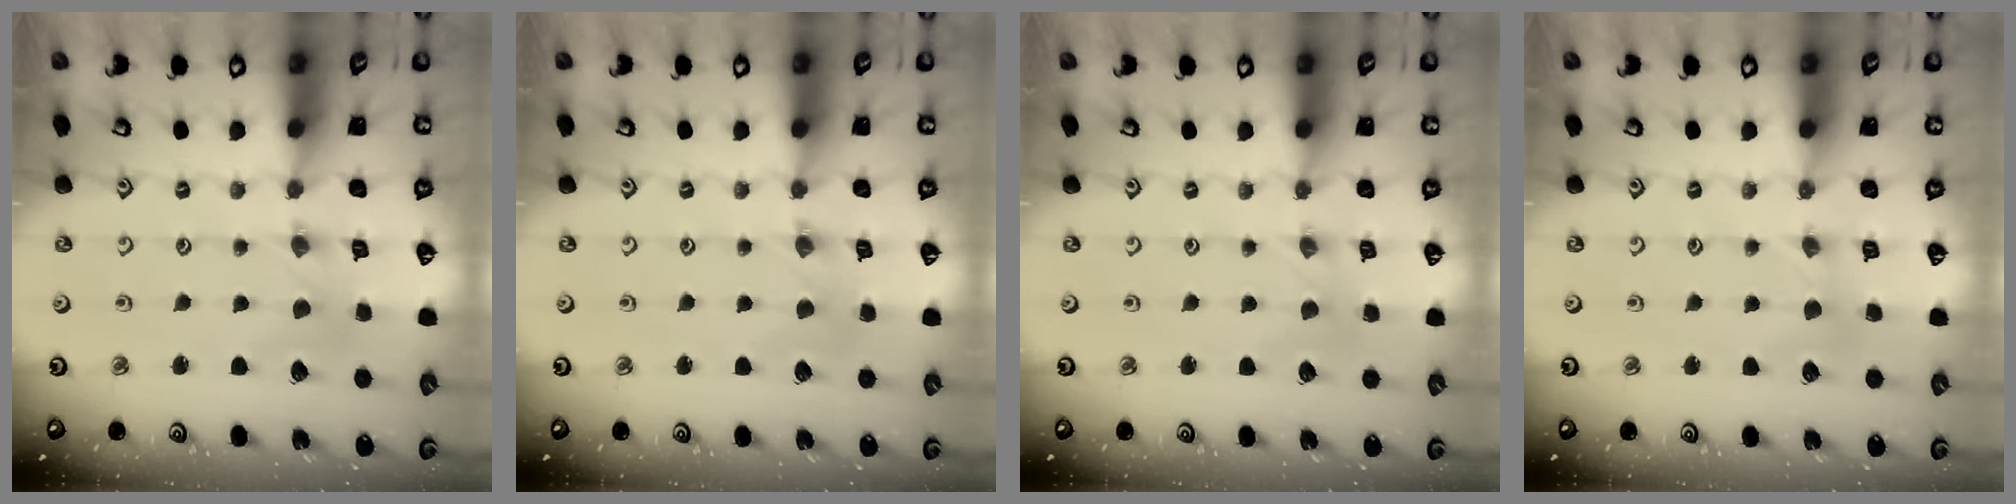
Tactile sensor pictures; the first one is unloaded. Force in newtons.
{"total": 1.5, "press": 1.4, "slide": 0.2}
{"total": 0.5, "press": 0.5, "slide": 0.1}
{"total": 2.1, "press": 2.0, "slide": 0.3}